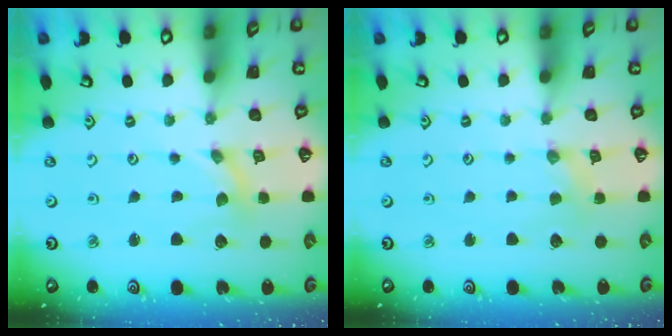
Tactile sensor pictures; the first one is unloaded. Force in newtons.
{"total": 1.3, "press": 1.2, "slide": 0.2}